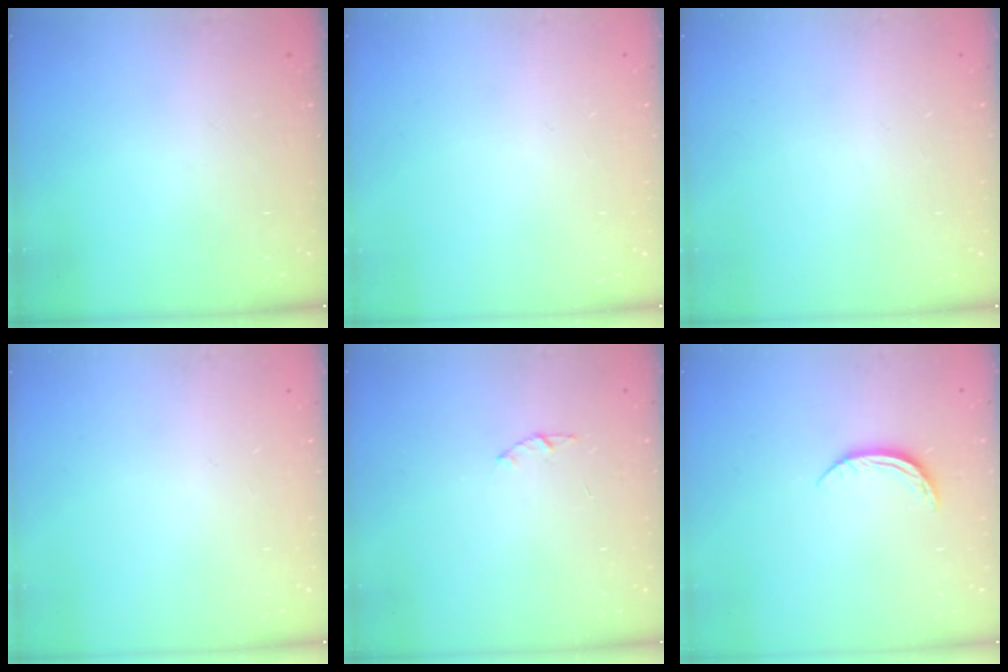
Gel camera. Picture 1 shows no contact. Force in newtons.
{"total": 0.0}
{"total": 0.0}
{"total": 0.0}
{"total": 1.0, "press": 0.9, "slide": 0.3}
{"total": 6.1, "press": 6.1, "slide": 0.5}